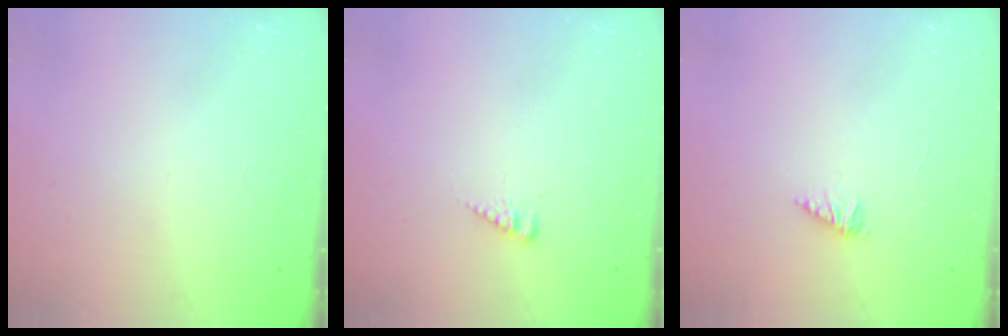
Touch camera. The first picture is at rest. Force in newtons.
{"total": 3.3, "press": 3.3, "slide": 0.5}
{"total": 2.1, "press": 2.1, "slide": 0.3}